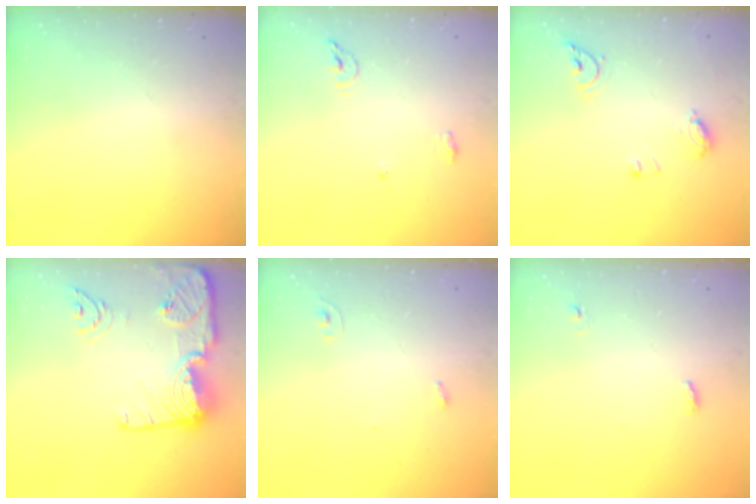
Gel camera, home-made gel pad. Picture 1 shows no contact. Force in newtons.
{"total": 6.1, "press": 5.9, "slide": 1.4}
{"total": 8.3, "press": 8.2, "slide": 0.9}
{"total": 18.5, "press": 18.4, "slide": 2.0}
{"total": 2.4, "press": 2.4, "slide": 0.2}
{"total": 3.6, "press": 3.4, "slide": 1.0}